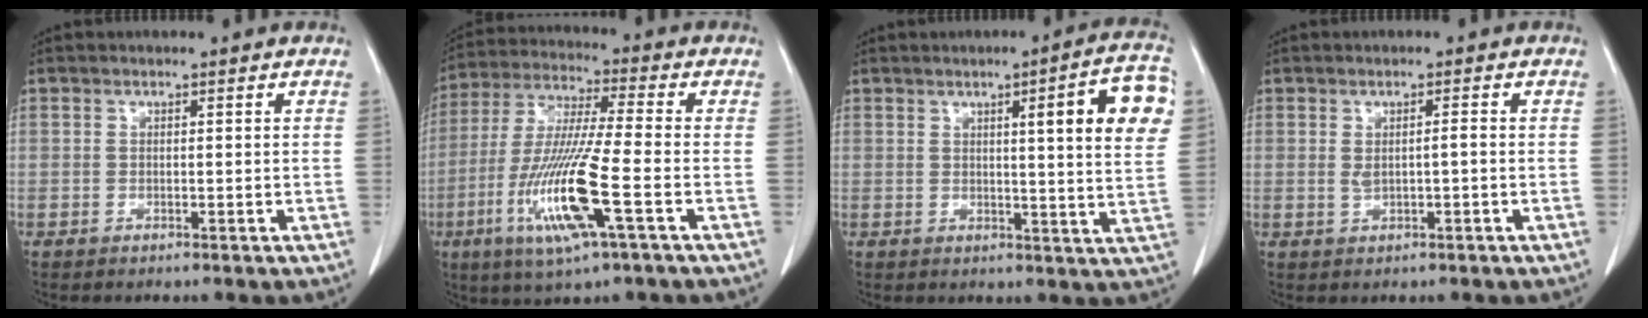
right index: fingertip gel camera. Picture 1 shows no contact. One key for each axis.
{"total": 14.9, "fx": -5.0, "fy": 0.3, "fz": 14.0, "tx": -0.293, "ty": -0.021, "tz": -0.098}
{"total": 11.0, "fx": 3.4, "fy": 0.5, "fz": 10.5, "tx": -0.127, "ty": 0.004, "tz": 0.035}
{"total": 2.1, "fx": 0.0, "fy": 0.4, "fz": 2.1, "tx": -0.039, "ty": 0.002, "tz": 0.005}